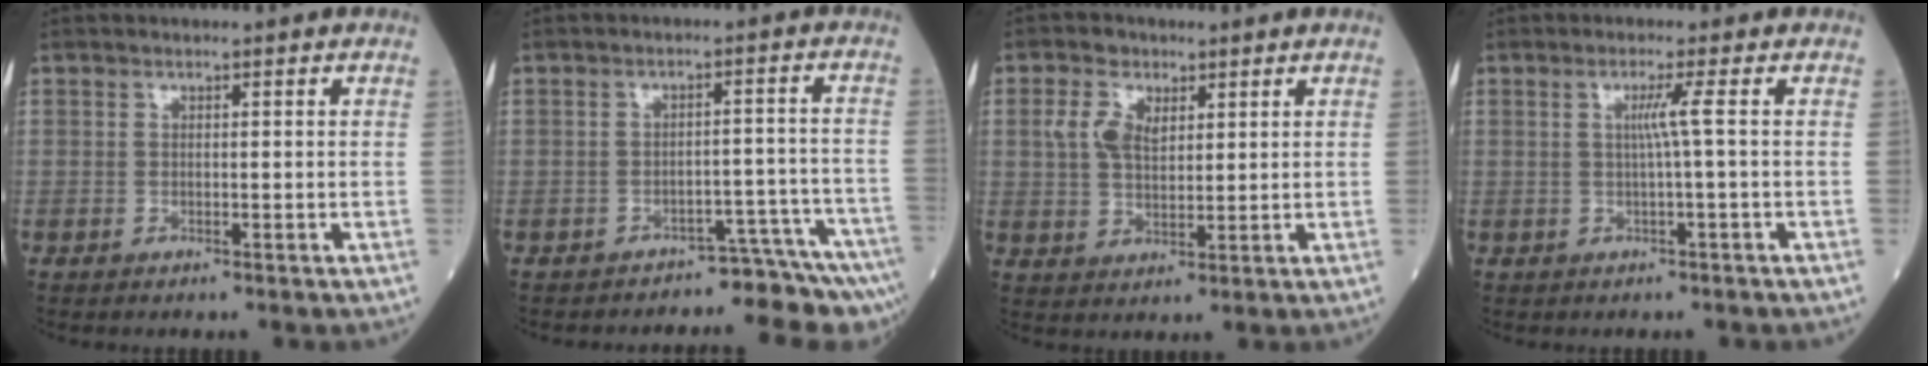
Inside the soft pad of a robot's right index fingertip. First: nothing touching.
{"total": 7.0, "force": [-7.0, 0.0, 0.6], "torque": [0.015, 0.045, -0.082]}
{"total": 5.4, "force": [2.1, 3.3, 3.8], "torque": [-0.087, 0.013, 0.046]}
{"total": 3.2, "force": [0.4, -1.2, 2.9], "torque": [-0.058, 0.000, 0.010]}